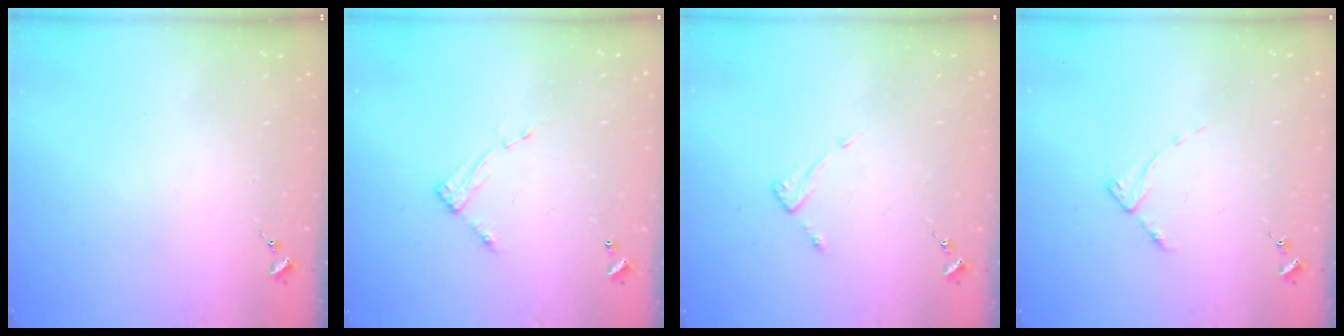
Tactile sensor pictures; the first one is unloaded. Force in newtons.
{"total": 6.6, "press": 6.6, "slide": 0.5}
{"total": 3.8, "press": 3.7, "slide": 0.4}
{"total": 3.1, "press": 3.1, "slide": 0.4}